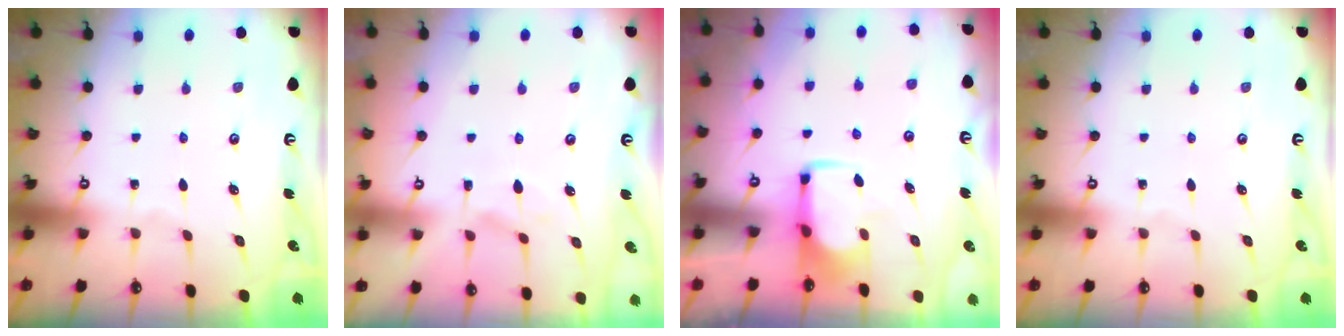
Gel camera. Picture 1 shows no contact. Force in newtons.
{"total": 1.6, "press": 1.2, "slide": 1.0}
{"total": 1.6, "press": 1.5, "slide": 0.5}
{"total": 0.0}